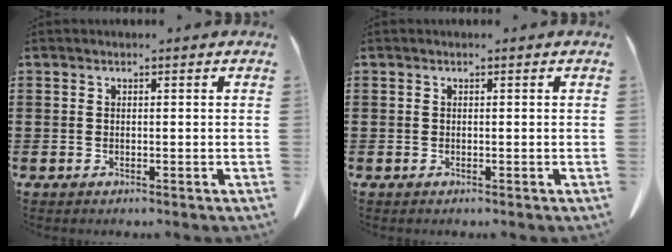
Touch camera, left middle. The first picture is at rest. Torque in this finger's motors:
{"motor_torque": [-1.07, -1.07, 0.02, -0.01]}